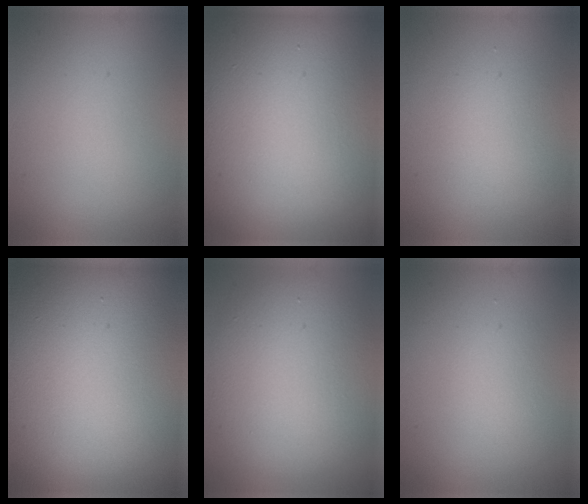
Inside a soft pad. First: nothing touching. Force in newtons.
{"total": 22.9, "press": 22.8, "slide": 0.9}
{"total": 2.8, "press": 2.8, "slide": 0.2}
{"total": 27.9, "press": 27.8, "slide": 1.4}
{"total": 9.2, "press": 9.2, "slide": 0.4}
{"total": 1.3, "press": 1.3, "slide": 0.0}